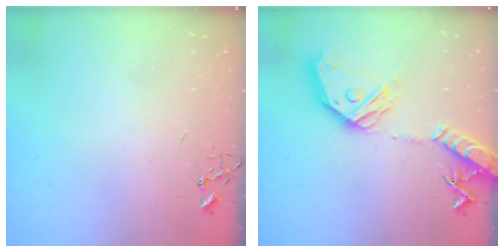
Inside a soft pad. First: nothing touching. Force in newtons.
{"total": 21.3, "press": 21.1, "slide": 3.1}